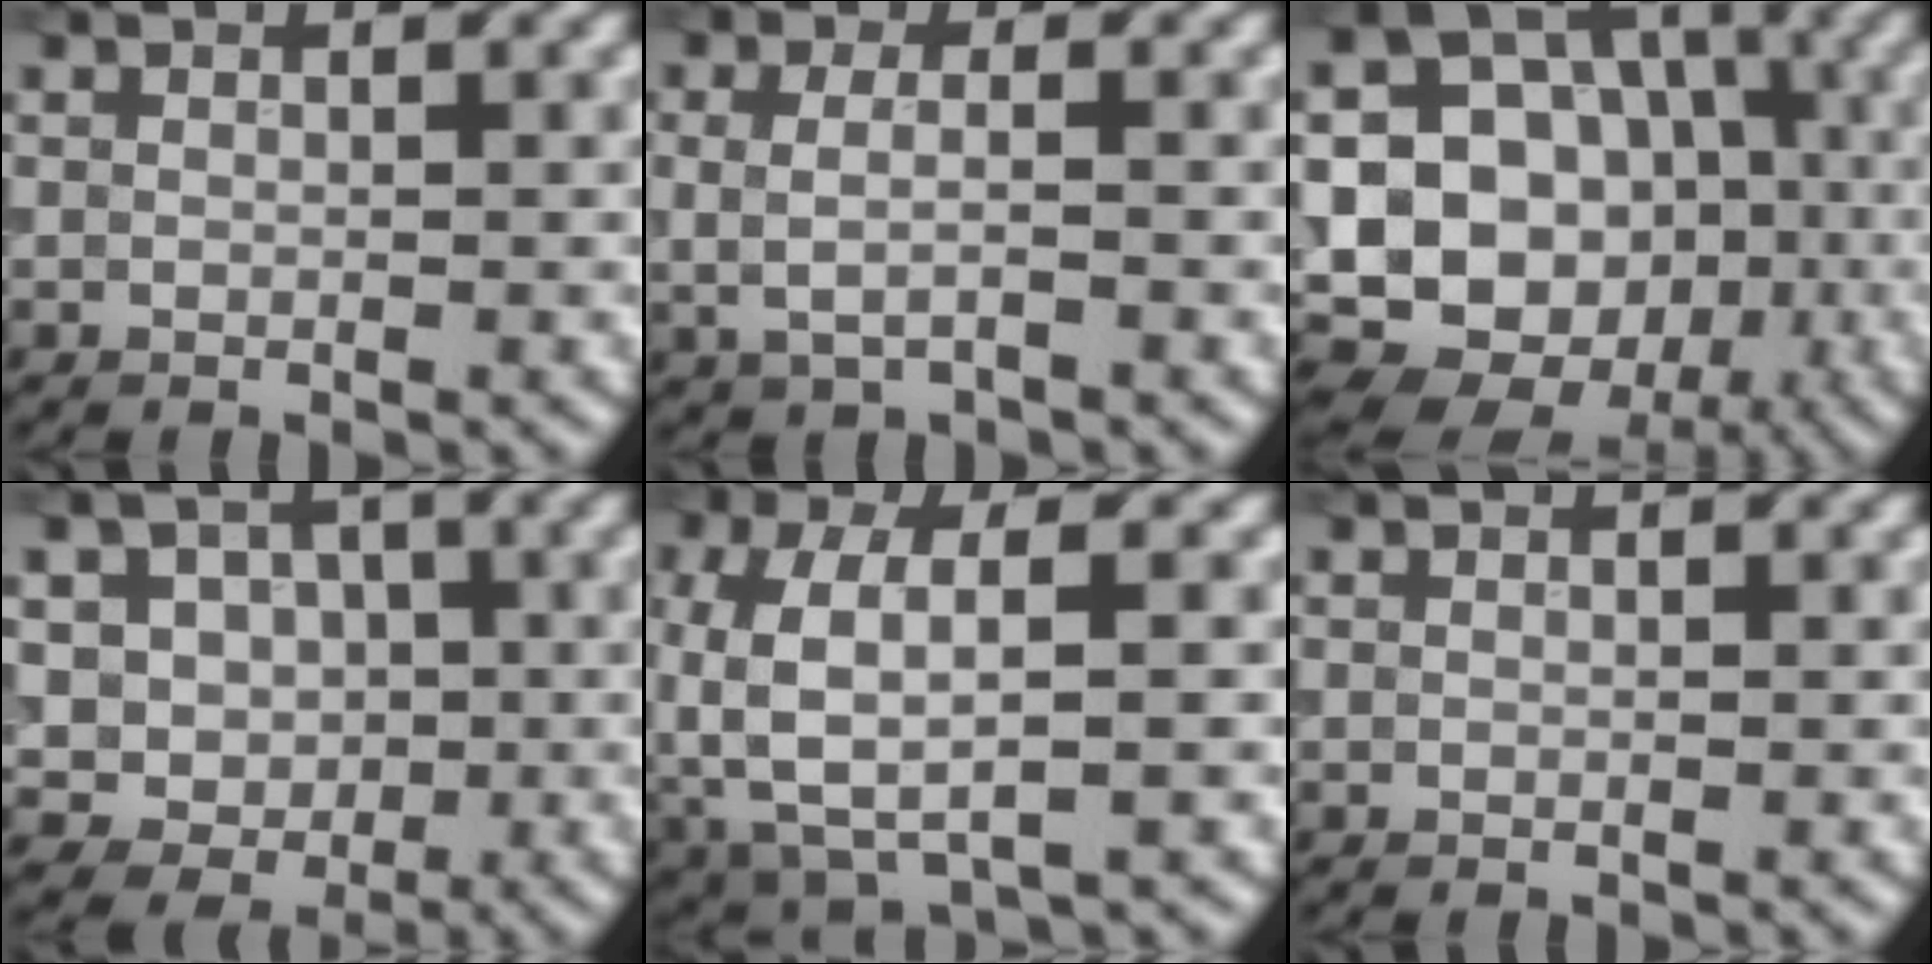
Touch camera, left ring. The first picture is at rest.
{"total": 2.1, "force": [-0.2, 0.8, 1.9], "torque": [-0.046, -0.007, -0.003]}
{"total": 18.6, "force": [-3.8, 16.0, 8.7], "torque": [-0.160, -0.013, -0.071]}
{"total": 5.4, "force": [0.3, 4.8, 2.3], "torque": [-0.018, 0.007, -0.018]}
{"total": 6.1, "force": [-0.8, 2.9, 5.3], "torque": [-0.124, 0.002, -0.014]}
{"total": 0.0}